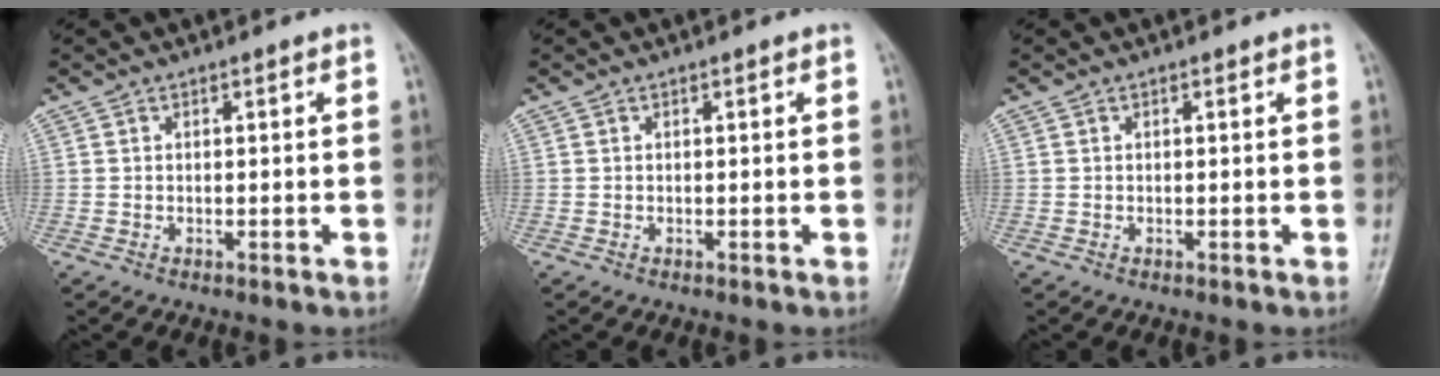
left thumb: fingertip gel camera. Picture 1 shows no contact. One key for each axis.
{"total": 0.0}
{"total": 0.0}